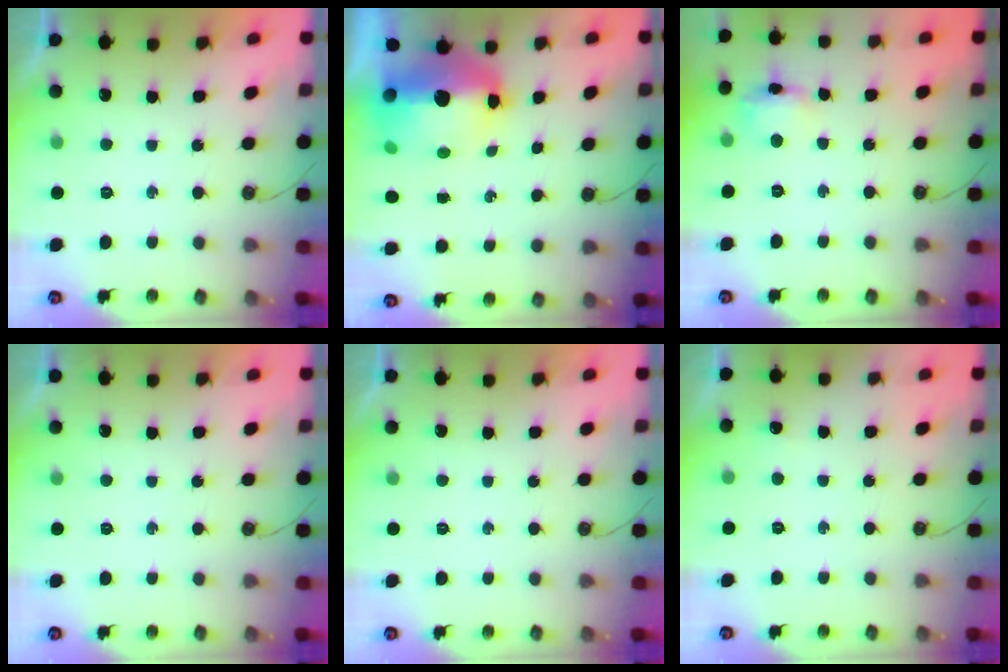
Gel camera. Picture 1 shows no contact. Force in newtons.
{"total": 13.3, "press": 13.1, "slide": 2.3}
{"total": 10.1, "press": 10.0, "slide": 0.5}
{"total": 0.0}
{"total": 0.0}
{"total": 2.9, "press": 2.8, "slide": 0.6}